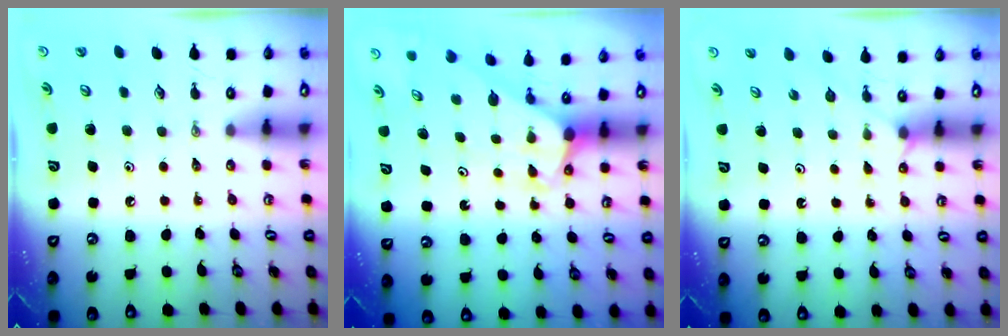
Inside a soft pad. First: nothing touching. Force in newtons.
{"total": 3.0, "press": 3.0, "slide": 0.0}
{"total": 1.8, "press": 1.7, "slide": 0.4}